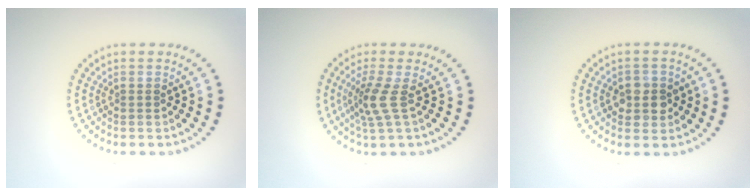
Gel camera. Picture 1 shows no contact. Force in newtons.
{"total": 2.6, "press": 1.9, "slide": 1.8}
{"total": 2.7, "press": 2.5, "slide": 0.8}